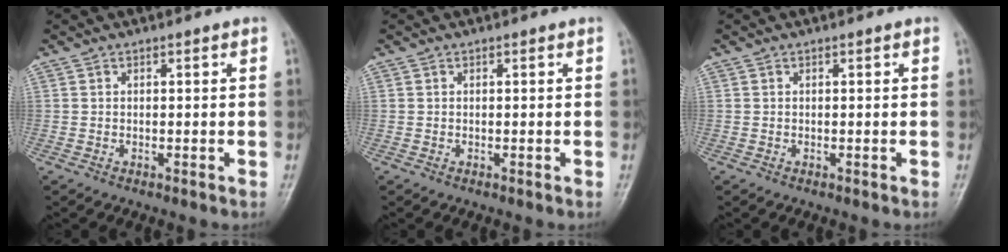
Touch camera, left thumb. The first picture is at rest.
{"total": 0.0}
{"total": 0.0}